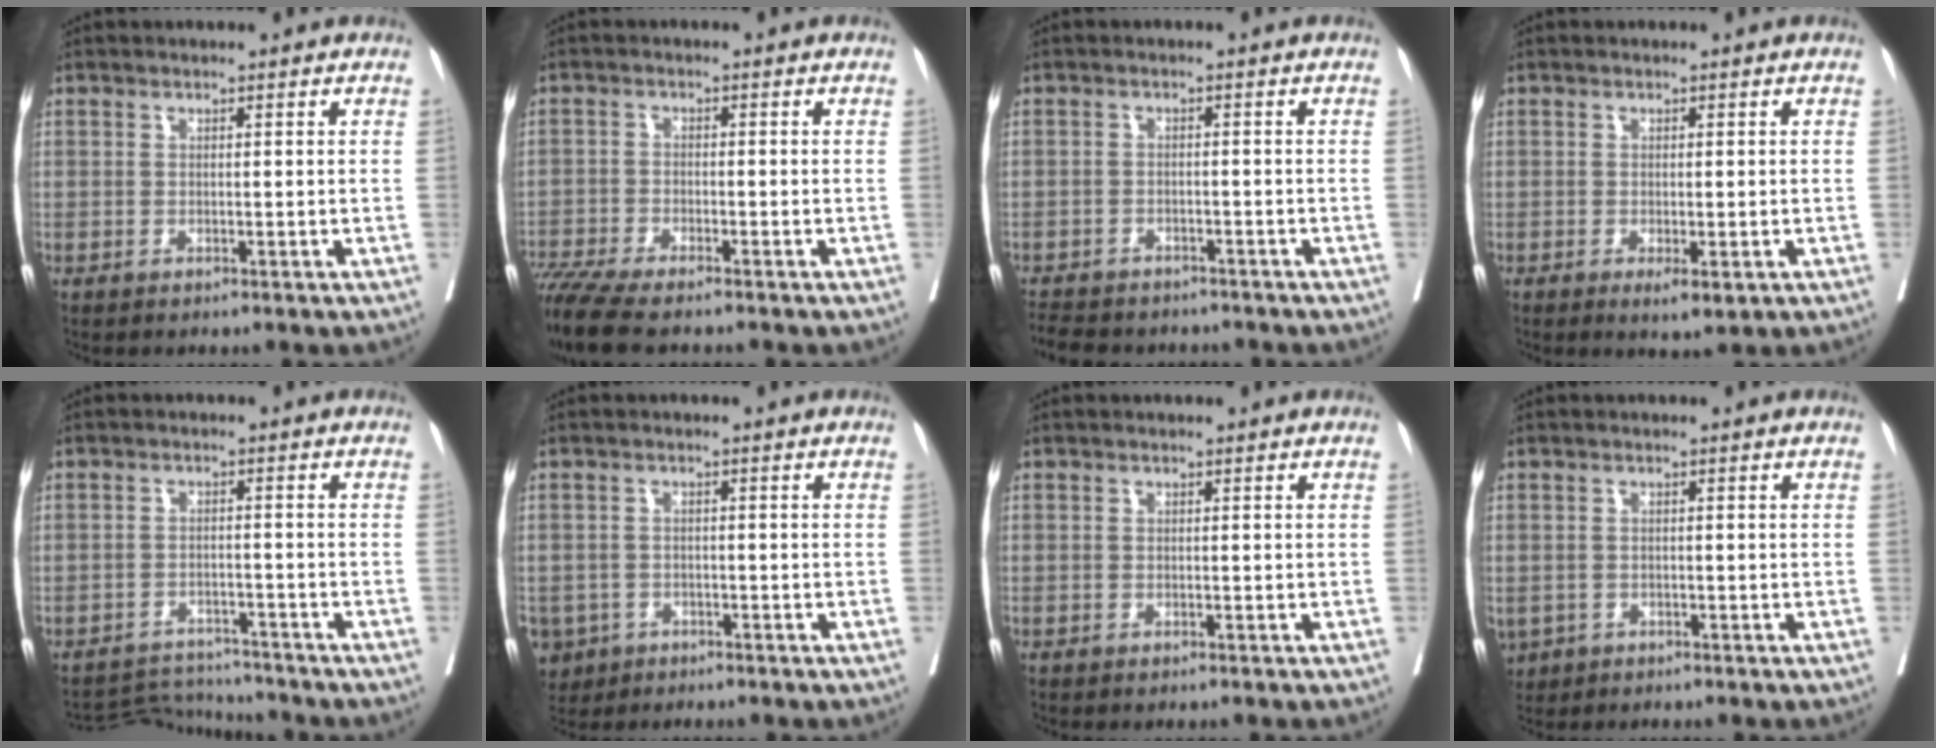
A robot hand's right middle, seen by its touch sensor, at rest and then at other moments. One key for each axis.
{"total": 8.6, "fx": -7.3, "fy": 0.9, "fz": 4.5, "tx": -0.082, "ty": -0.017, "tz": -0.124}
{"total": 10.6, "fx": -9.2, "fy": 3.8, "fz": 3.8, "tx": -0.083, "ty": -0.008, "tz": -0.122}
{"total": 2.6, "fx": -1.0, "fy": 0.6, "fz": 2.3, "tx": -0.033, "ty": -0.007, "tz": -0.009}
{"total": 5.4, "fx": -5.1, "fy": 0.1, "fz": -1.5, "tx": 0.024, "ty": 0.003, "tz": -0.081}
{"total": 5.9, "fx": -3.2, "fy": 4.8, "fz": 1.2, "tx": -0.032, "ty": 0.001, "tz": -0.048}
{"total": 0.0}
{"total": 3.8, "fx": -1.9, "fy": 3.1, "fz": 1.2, "tx": -0.029, "ty": -0.004, "tz": -0.025}